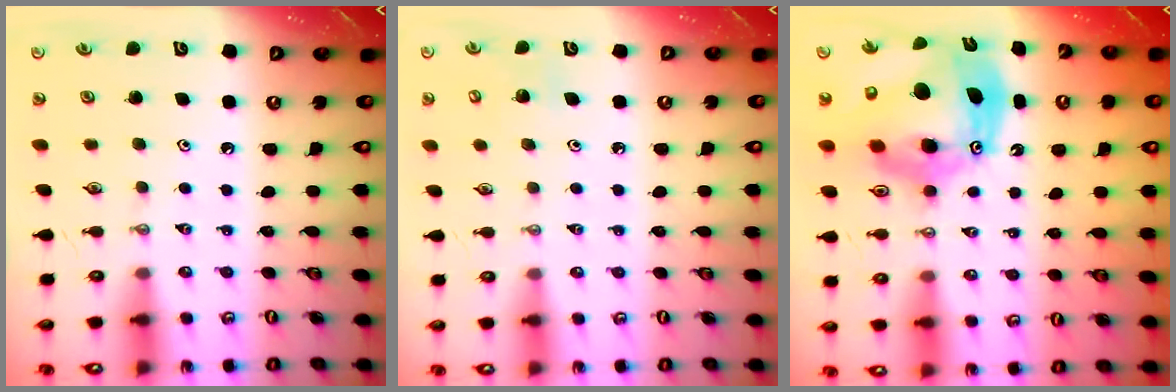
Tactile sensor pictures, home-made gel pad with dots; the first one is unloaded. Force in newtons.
{"total": 5.6, "press": 5.6, "slide": 0.9}
{"total": 19.1, "press": 19.0, "slide": 1.7}